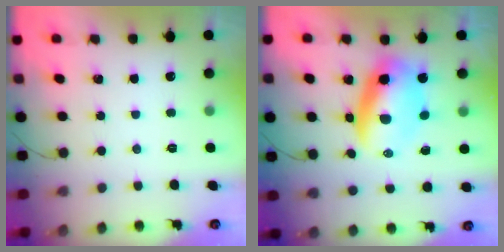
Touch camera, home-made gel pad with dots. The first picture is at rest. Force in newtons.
{"total": 9.4, "press": 9.1, "slide": 2.4}